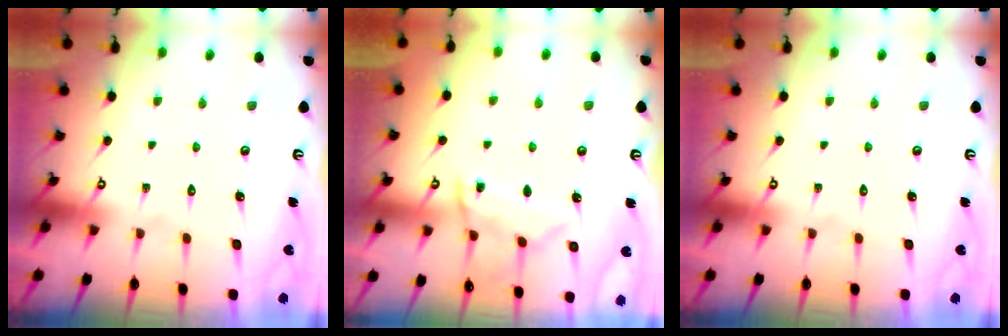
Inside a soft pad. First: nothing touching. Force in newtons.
{"total": 9.5, "press": 9.4, "slide": 1.0}
{"total": 0.0}